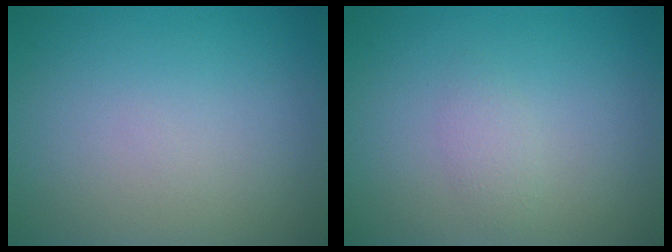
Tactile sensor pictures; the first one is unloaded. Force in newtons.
{"total": 1.1, "press": 1.1, "slide": 0.1}